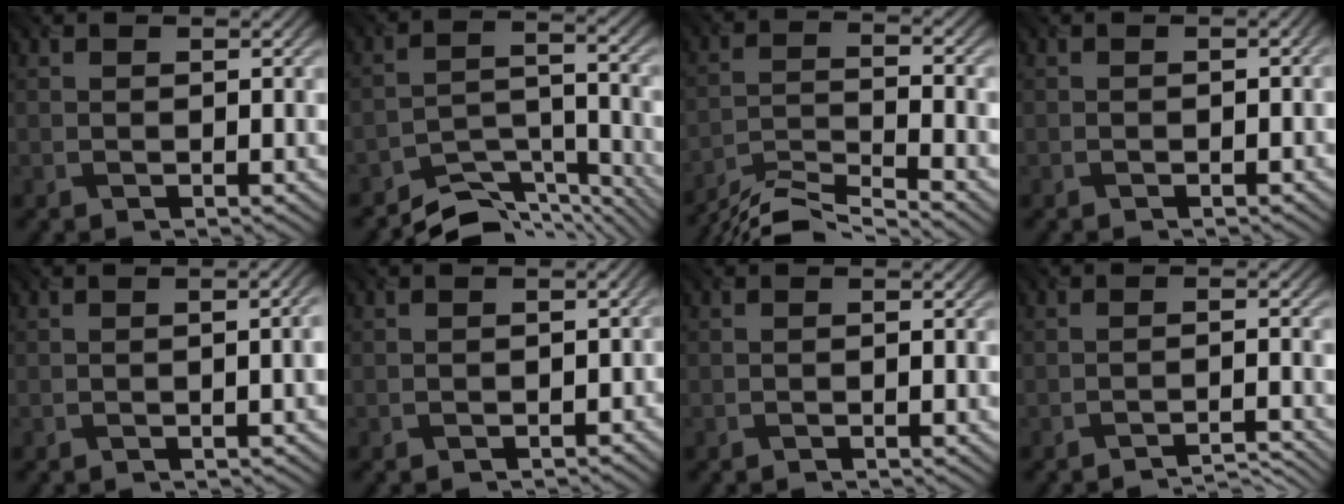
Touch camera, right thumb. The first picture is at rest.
{"total": 8.6, "force": [-7.9, 2.0, 2.7], "torque": [-0.042, 0.000, -0.142]}
{"total": 8.4, "force": [-7.3, 1.3, 3.9], "torque": [-0.068, -0.002, -0.140]}
{"total": 0.9, "force": [-0.6, 0.2, 0.7], "torque": [-0.010, -0.001, -0.009]}
{"total": 2.4, "force": [-0.5, 0.7, 2.3], "torque": [-0.026, 0.008, -0.011]}
{"total": 1.6, "force": [-1.3, 0.8, 0.7], "torque": [-0.007, 0.000, -0.017]}
{"total": 0.7, "force": [-0.6, 0.0, 0.4], "torque": [-0.006, 0.003, -0.012]}
{"total": 3.6, "force": [-3.2, 0.3, 1.5], "torque": [-0.020, 0.014, -0.053]}